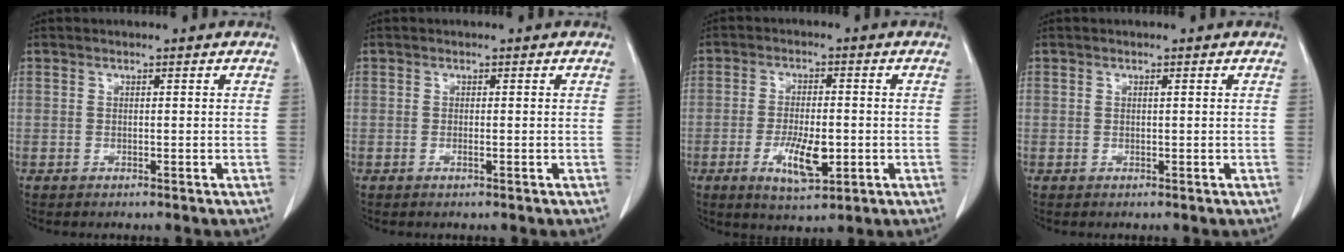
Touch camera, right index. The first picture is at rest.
{"total": 1.0, "force": [-0.3, 0.3, 0.9], "torque": [-0.021, -0.001, -0.004]}
{"total": 8.1, "force": [-2.3, 2.8, 7.2], "torque": [-0.136, -0.006, -0.031]}
{"total": 0.8, "force": [0.2, 0.4, 0.7], "torque": [-0.018, 0.006, 0.004]}